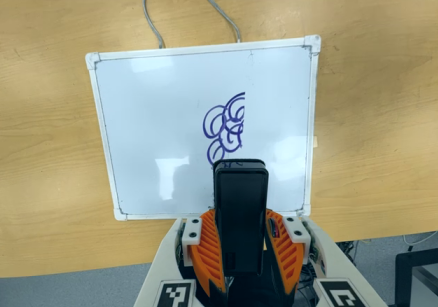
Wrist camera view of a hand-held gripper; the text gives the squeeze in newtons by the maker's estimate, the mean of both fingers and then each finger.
{"total": 9.8, "left": 7.5, "right": 12.1}